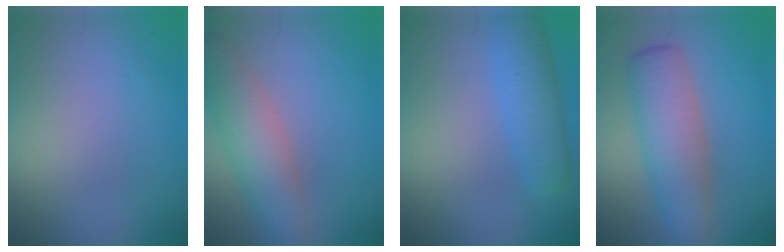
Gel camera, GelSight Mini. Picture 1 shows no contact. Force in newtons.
{"total": 4.7, "press": 4.7, "slide": 0.3}
{"total": 4.0, "press": 4.0, "slide": 0.1}
{"total": 5.7, "press": 5.7, "slide": 0.1}